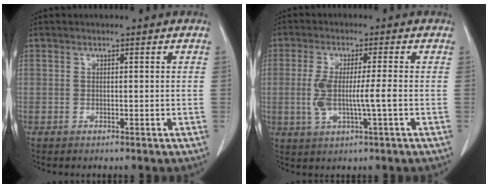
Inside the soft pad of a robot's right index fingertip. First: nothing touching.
{"total": 7.0, "force": [-1.0, 0.8, 6.9], "torque": [-0.143, 0.000, -0.015]}